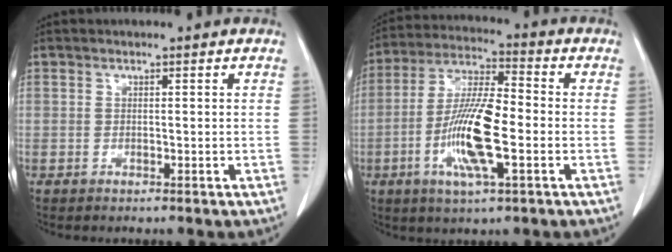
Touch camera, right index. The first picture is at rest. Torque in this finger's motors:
{"motor_torque": [1.70, -0.44, 0.43, 0.21]}